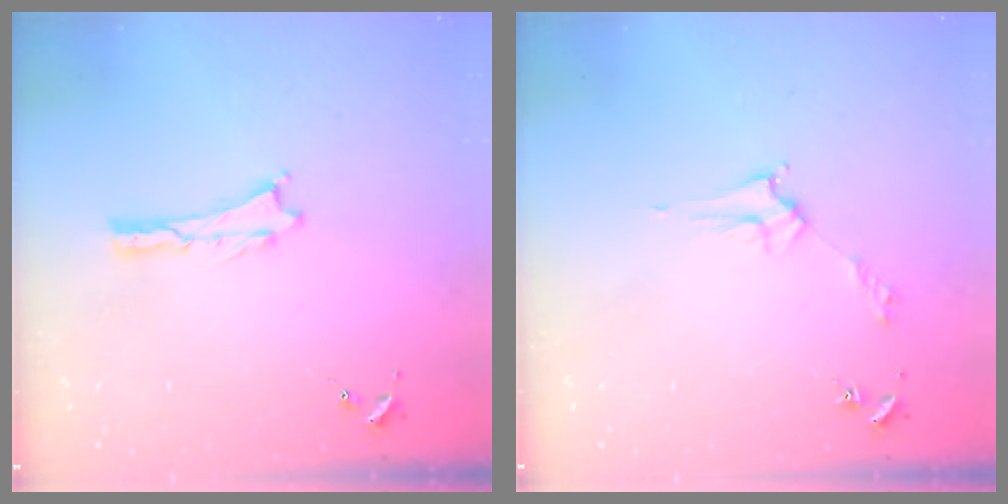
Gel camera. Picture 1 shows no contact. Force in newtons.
{"total": 2.8, "press": 2.8, "slide": 0.3}